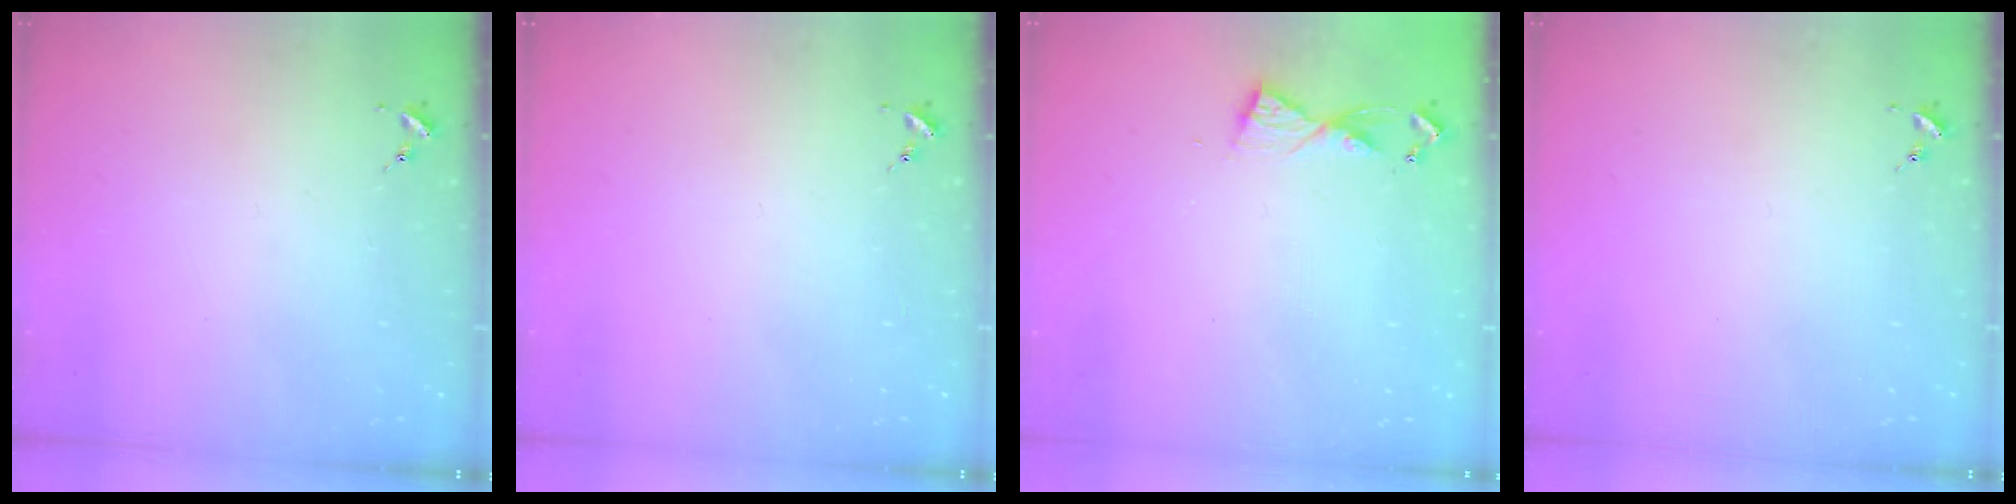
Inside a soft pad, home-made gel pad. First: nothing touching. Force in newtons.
{"total": 0.0}
{"total": 5.5, "press": 5.4, "slide": 0.6}
{"total": 0.0}